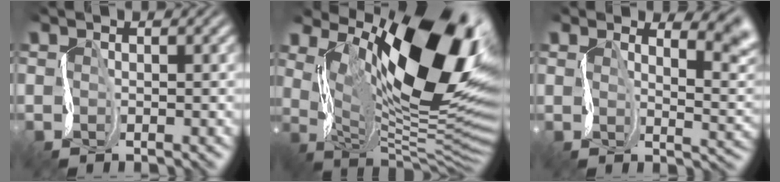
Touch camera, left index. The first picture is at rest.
{"total": 16.3, "force": [7.0, 7.3, 12.8], "torque": [-0.191, 0.005, 0.117]}
{"total": 5.4, "force": [3.6, 2.4, 3.1], "torque": [-0.025, 0.006, 0.056]}